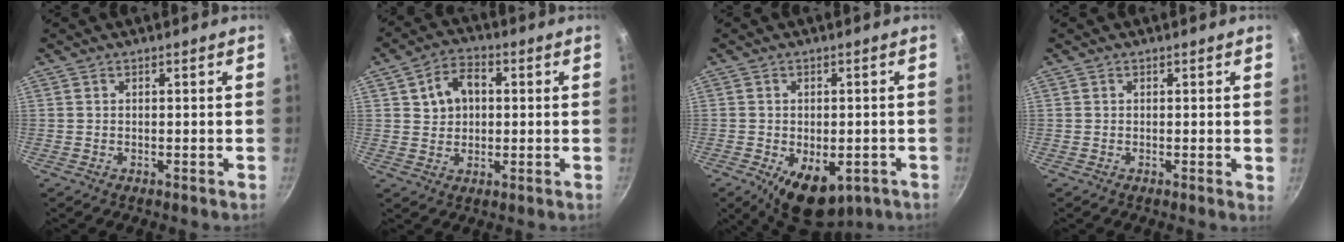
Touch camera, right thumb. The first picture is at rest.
{"total": 7.6, "force": [1.7, 5.7, 4.8], "torque": [-0.059, 0.009, 0.024]}
{"total": 9.7, "force": [-4.0, 5.5, 6.9], "torque": [-0.069, 0.003, -0.041]}
{"total": 0.8, "force": [0.1, 0.2, 0.7], "torque": [-0.009, -0.002, -0.001]}